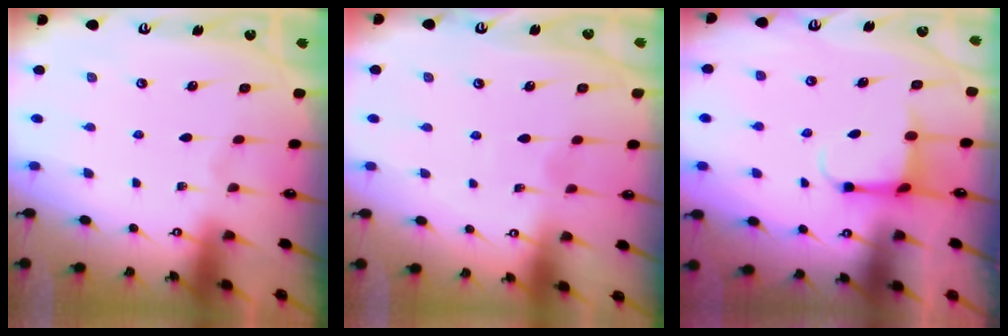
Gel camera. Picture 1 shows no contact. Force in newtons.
{"total": 5.7, "press": 5.6, "slide": 0.7}
{"total": 4.0, "press": 3.8, "slide": 1.2}